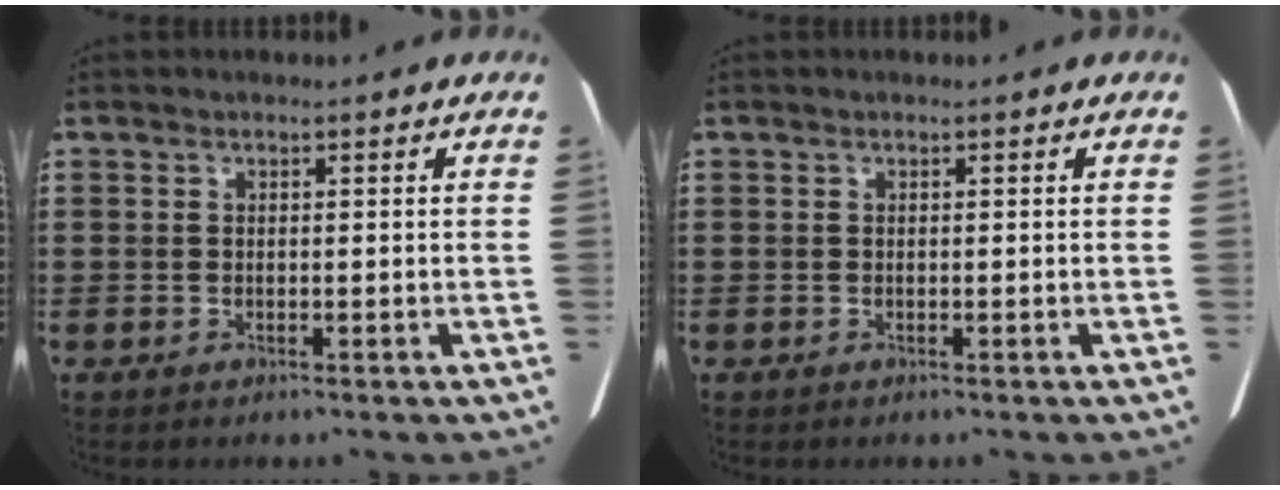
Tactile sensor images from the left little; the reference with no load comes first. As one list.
[{"total": 0.0}]